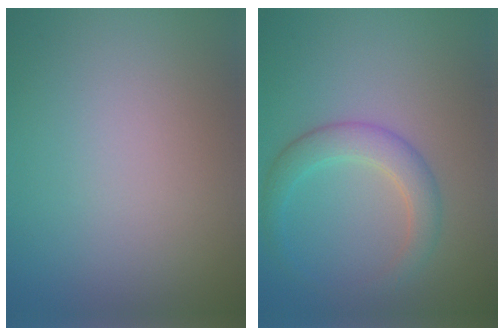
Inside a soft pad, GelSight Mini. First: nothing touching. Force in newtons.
{"total": 3.3, "press": 3.3, "slide": 0.1}